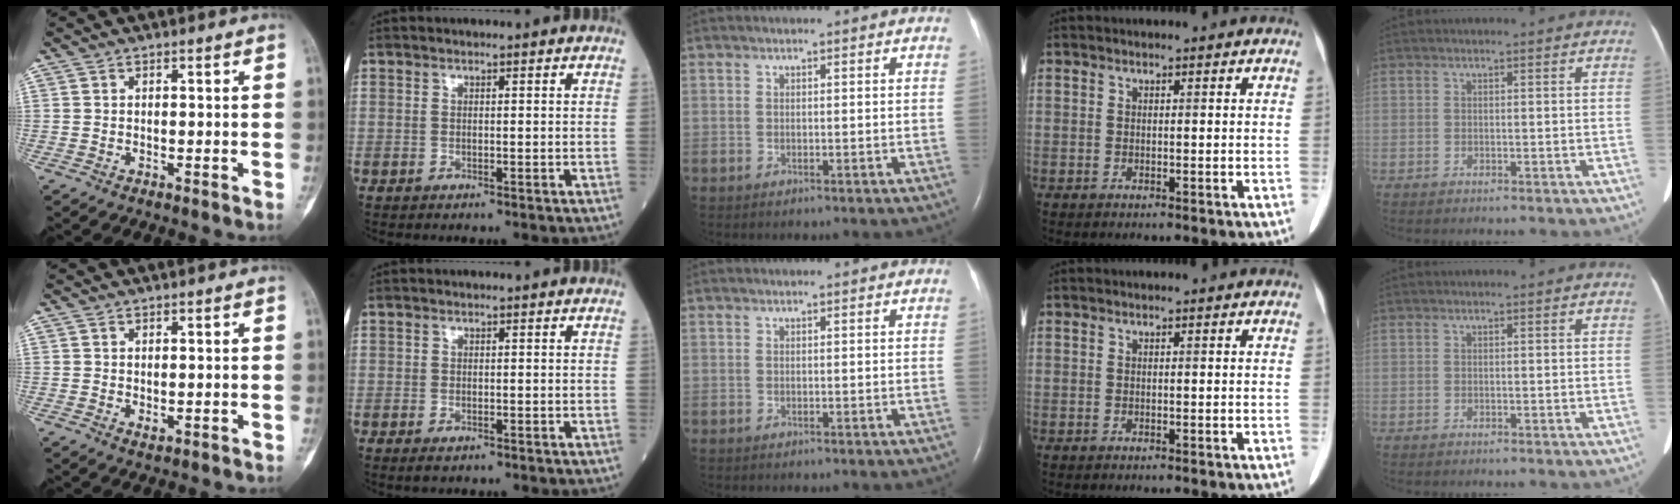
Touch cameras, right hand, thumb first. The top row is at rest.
{"thumb": {"total": 0.8, "force": [0.0, 0.5, 0.6], "torque": [-0.010, -0.003, 0.003]}, "index": {"total": 1.1, "force": [-0.6, 0.5, 0.7], "torque": [-0.017, -0.003, -0.004]}}